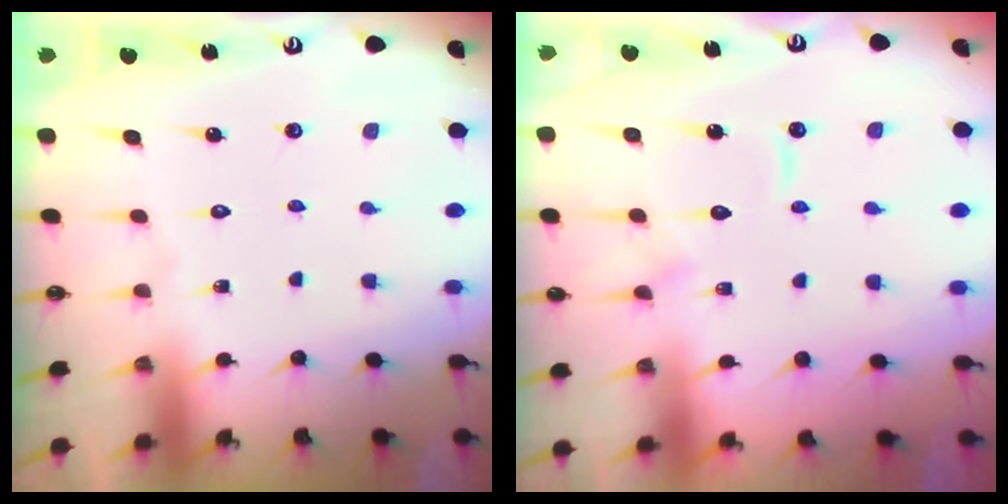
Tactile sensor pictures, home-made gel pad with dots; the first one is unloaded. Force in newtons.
{"total": 9.9, "press": 9.9, "slide": 1.0}